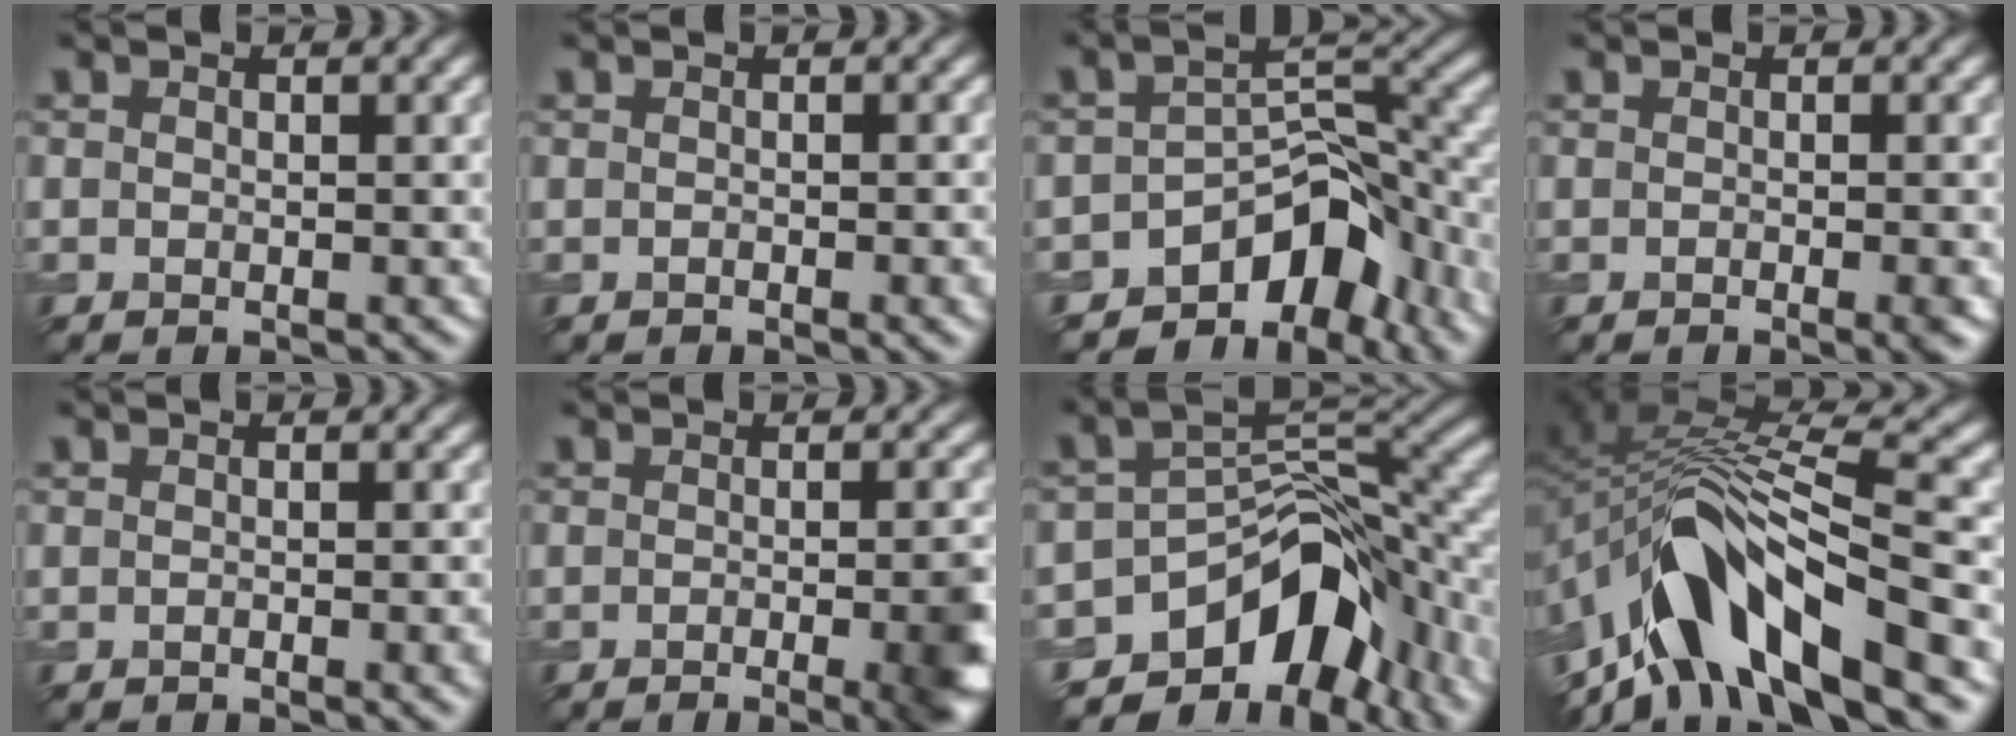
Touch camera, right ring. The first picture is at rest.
{"total": 1.5, "force": [-0.6, 0.5, 1.3], "torque": [-0.016, -0.001, -0.010]}
{"total": 8.9, "force": [-5.8, 4.6, 5.0], "torque": [-0.047, -0.001, -0.102]}
{"total": 1.8, "force": [-0.6, 0.4, 1.6], "torque": [-0.019, -0.003, -0.011]}
{"total": 2.0, "force": [-0.7, 0.6, 1.7], "torque": [-0.020, -0.002, -0.012]}
{"total": 5.7, "force": [-1.9, 1.7, 5.1], "torque": [-0.051, -0.005, -0.020]}
{"total": 11.7, "force": [-6.4, 6.5, 7.3], "torque": [-0.098, -0.006, -0.112]}
{"total": 10.8, "force": [-5.8, 3.8, 8.3], "torque": [-0.134, 0.016, -0.103]}